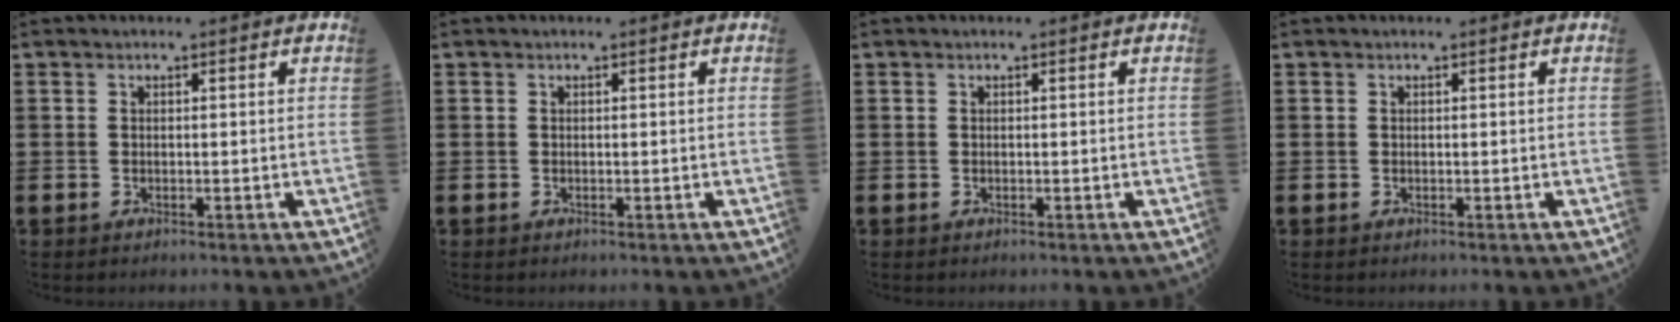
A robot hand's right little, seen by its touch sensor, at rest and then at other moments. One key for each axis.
{"total": 0.0}
{"total": 0.0}
{"total": 0.0}